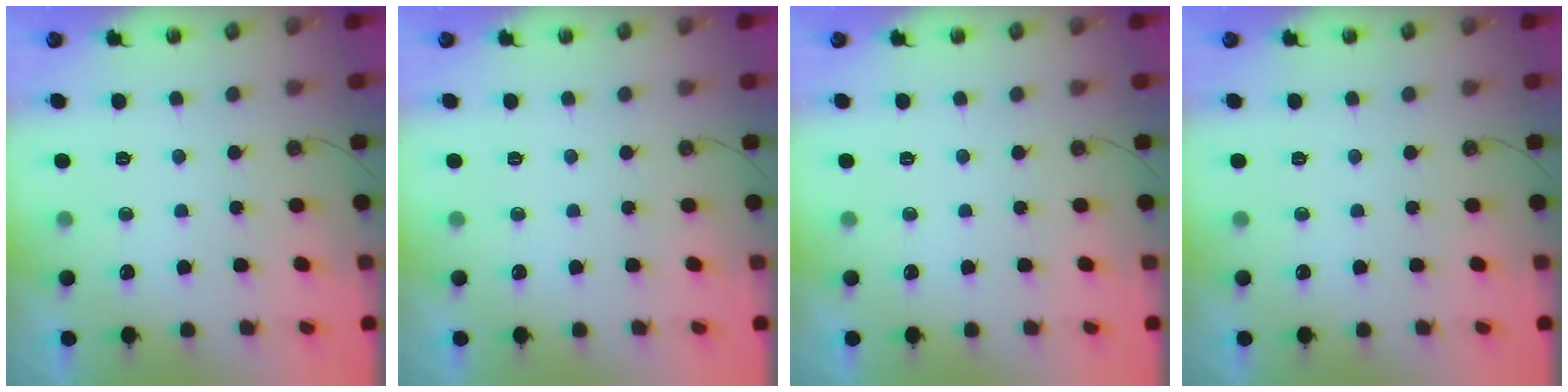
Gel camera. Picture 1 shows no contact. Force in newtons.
{"total": 0.0}
{"total": 0.0}
{"total": 0.0}